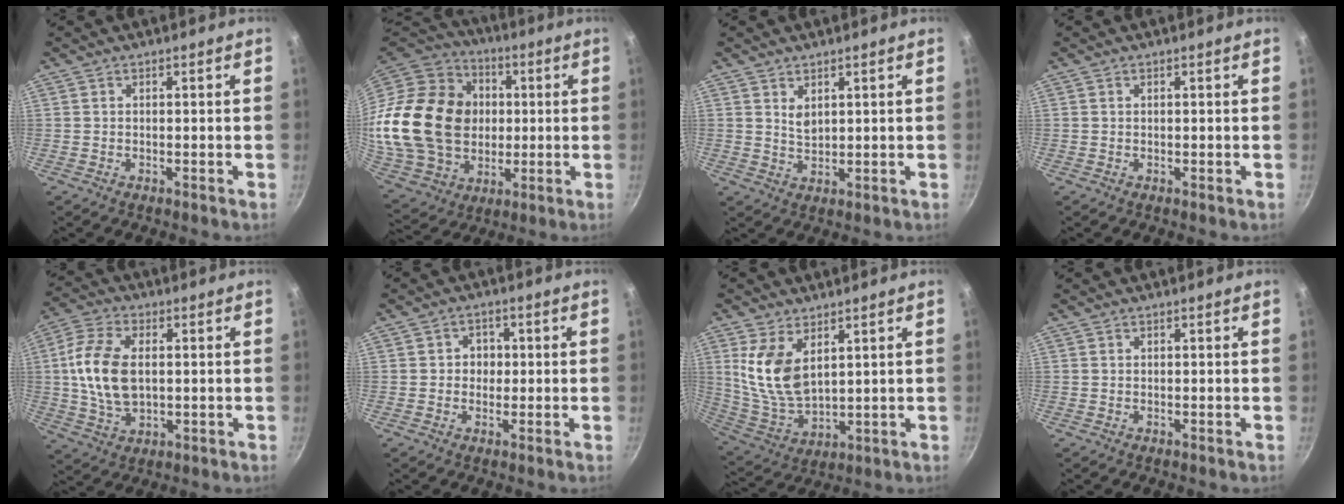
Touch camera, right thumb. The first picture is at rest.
{"total": 30.5, "force": [1.7, 23.7, 19.1], "torque": [-0.356, 0.020, 0.046]}
{"total": 2.7, "force": [1.5, 1.5, 1.7], "torque": [-0.028, -0.013, 0.030]}
{"total": 0.0}
{"total": 12.5, "force": [1.0, 7.4, 10.0], "torque": [-0.191, 0.007, 0.017]}
{"total": 3.4, "force": [0.1, 3.1, 1.3], "torque": [0.003, 0.004, -0.004]}
{"total": 11.6, "force": [4.2, 6.4, 8.8], "torque": [-0.168, -0.035, 0.096]}
{"total": 0.0}